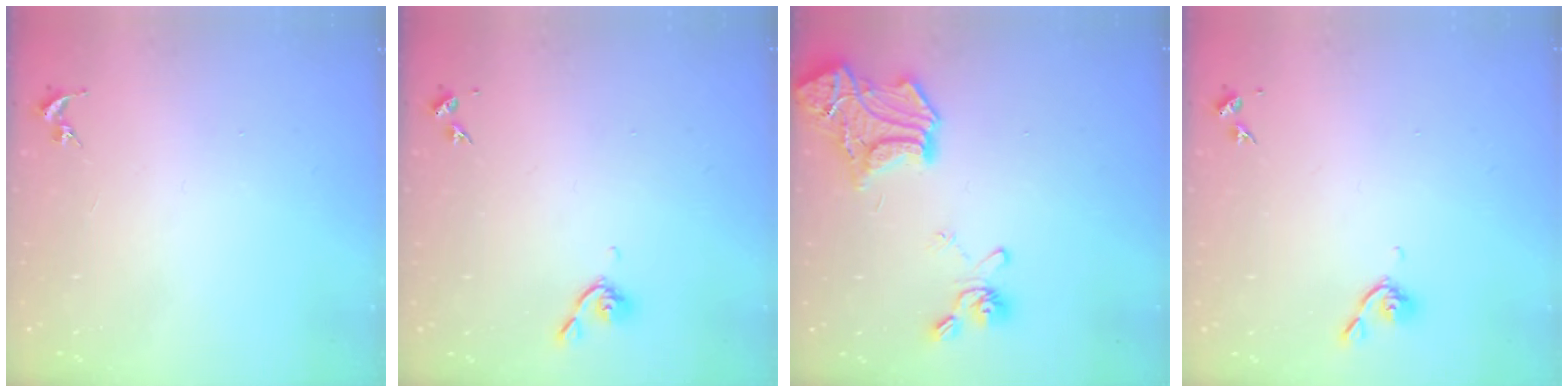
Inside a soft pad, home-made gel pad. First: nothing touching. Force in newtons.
{"total": 5.3, "press": 5.2, "slide": 1.1}
{"total": 19.7, "press": 19.6, "slide": 1.9}
{"total": 5.3, "press": 5.2, "slide": 1.1}